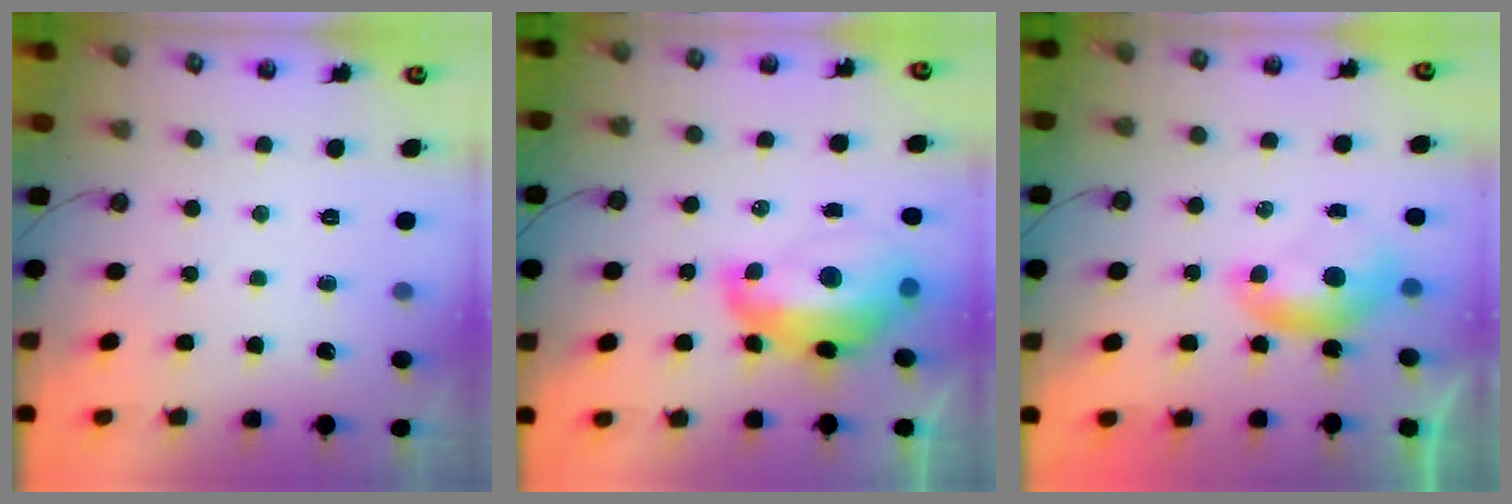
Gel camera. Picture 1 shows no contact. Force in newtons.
{"total": 9.8, "press": 9.7, "slide": 1.3}
{"total": 0.0}